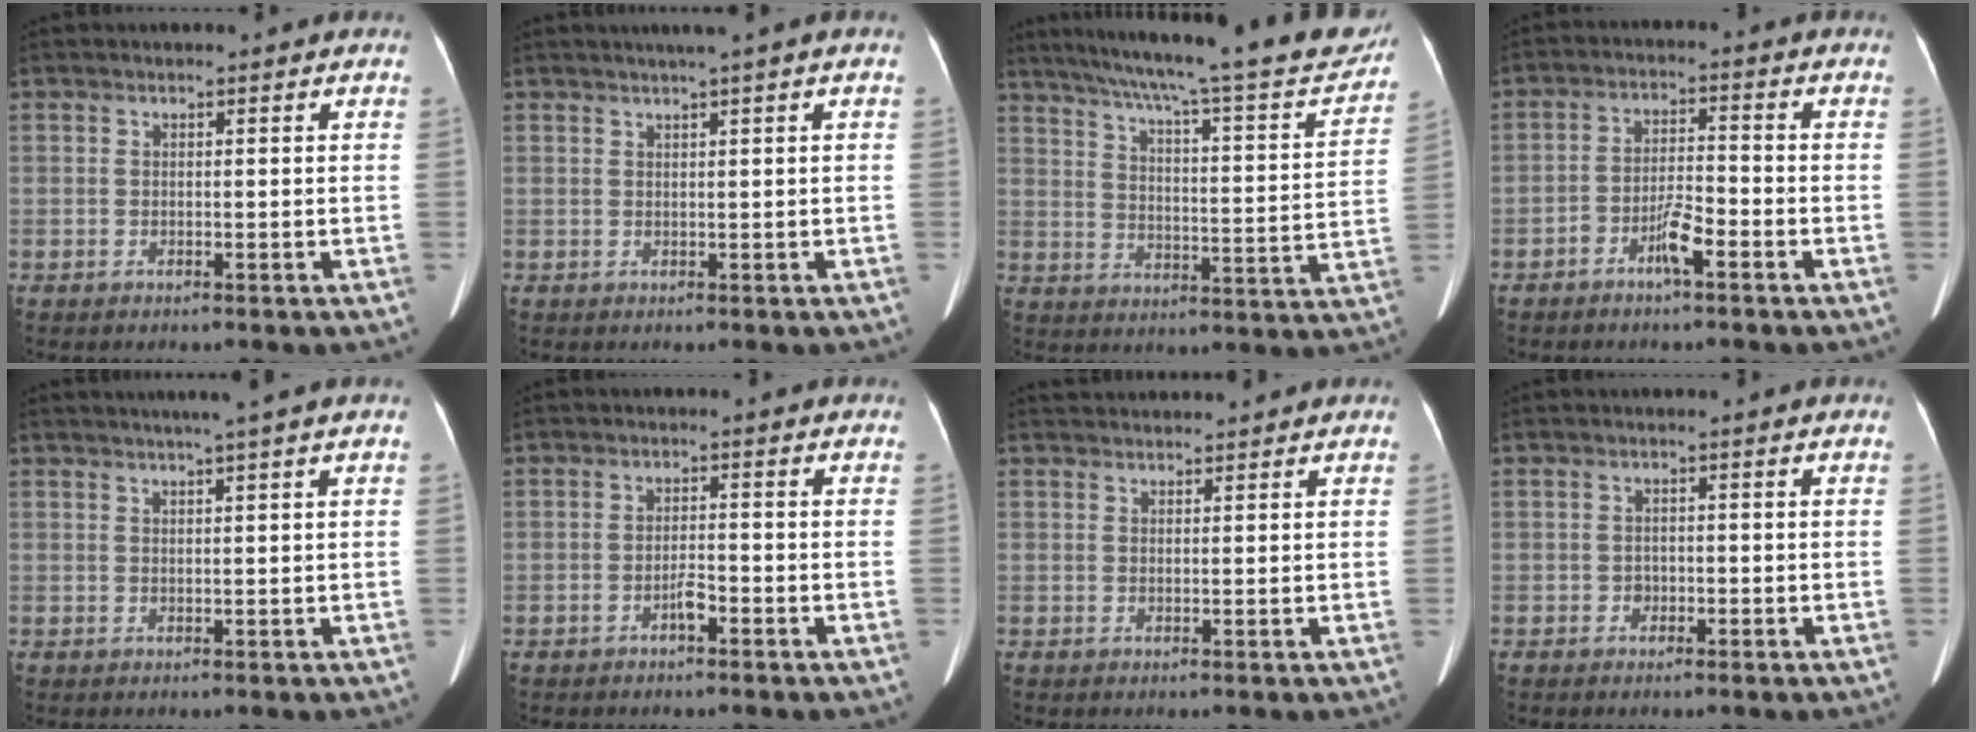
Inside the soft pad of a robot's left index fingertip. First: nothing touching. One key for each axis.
{"total": 2.6, "fx": 1.5, "fy": -0.5, "fz": 2.0, "tx": -0.034, "ty": 0.011, "tz": 0.028}
{"total": 27.7, "fx": 23.9, "fy": 2.6, "fz": 13.8, "tx": -0.215, "ty": -0.030, "tz": 0.308}
{"total": 4.7, "fx": -2.9, "fy": 0.9, "fz": 3.6, "tx": -0.076, "ty": 0.008, "tz": -0.053}
{"total": 3.6, "fx": 2.5, "fy": -1.0, "fz": 2.4, "tx": -0.031, "ty": 0.011, "tz": 0.042}
{"total": 2.2, "fx": -1.5, "fy": 0.5, "fz": 1.5, "tx": -0.026, "ty": 0.002, "tz": -0.024}
{"total": 4.0, "fx": 3.9, "fy": 0.5, "fz": 0.8, "tx": -0.010, "ty": 0.038, "tz": 0.058}
{"total": 1.3, "fx": -0.7, "fy": 1.0, "fz": 0.3, "tx": -0.004, "ty": 0.005, "tz": -0.012}